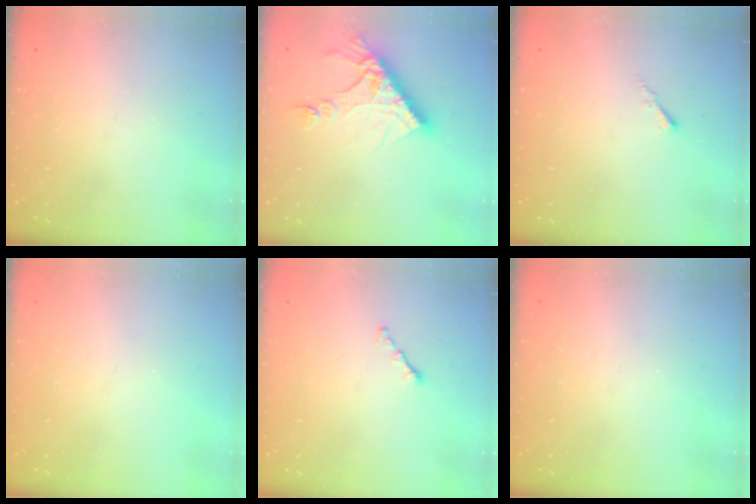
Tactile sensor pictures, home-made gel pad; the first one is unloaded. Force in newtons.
{"total": 11.6, "press": 11.5, "slide": 1.1}
{"total": 0.0}
{"total": 0.0}
{"total": 1.2, "press": 1.1, "slide": 0.5}
{"total": 0.0}